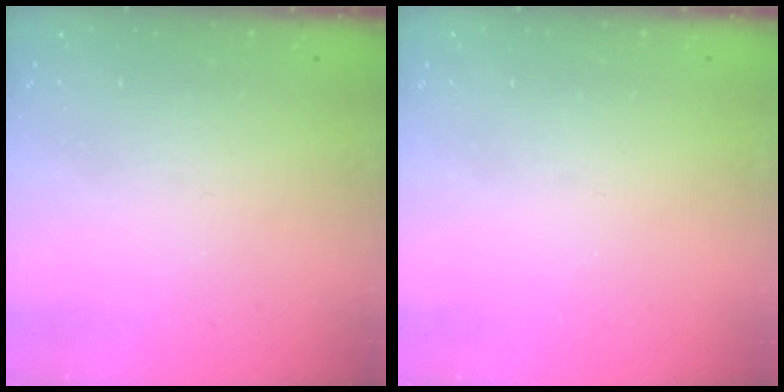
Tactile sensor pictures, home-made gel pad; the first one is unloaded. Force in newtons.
{"total": 0.0}